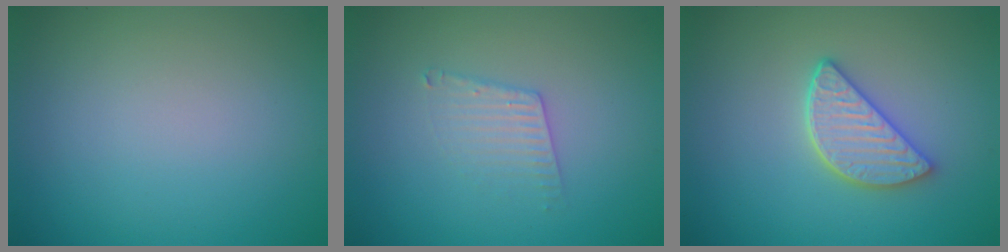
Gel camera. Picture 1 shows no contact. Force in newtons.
{"total": 2.0, "press": 2.0, "slide": 0.1}
{"total": 3.9, "press": 3.3, "slide": 2.1}